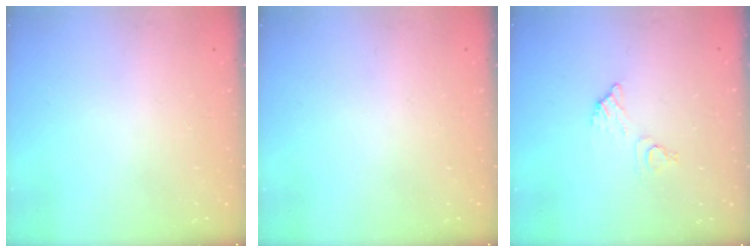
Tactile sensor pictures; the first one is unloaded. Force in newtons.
{"total": 0.0}
{"total": 5.0, "press": 5.0, "slide": 0.3}